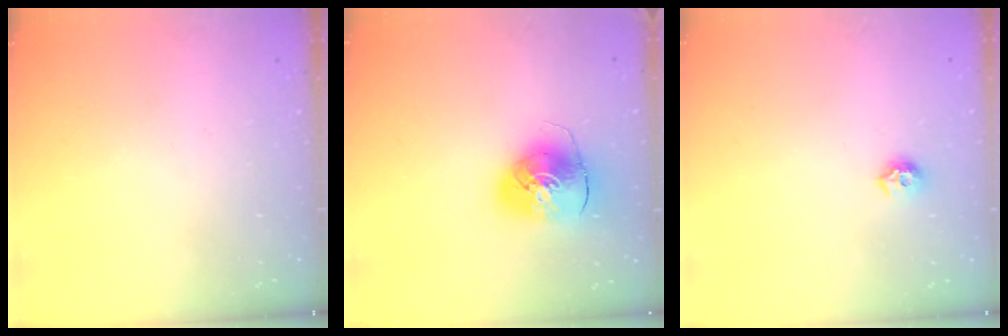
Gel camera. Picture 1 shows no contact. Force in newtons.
{"total": 10.0, "press": 9.9, "slide": 1.5}
{"total": 7.2, "press": 7.2, "slide": 1.0}